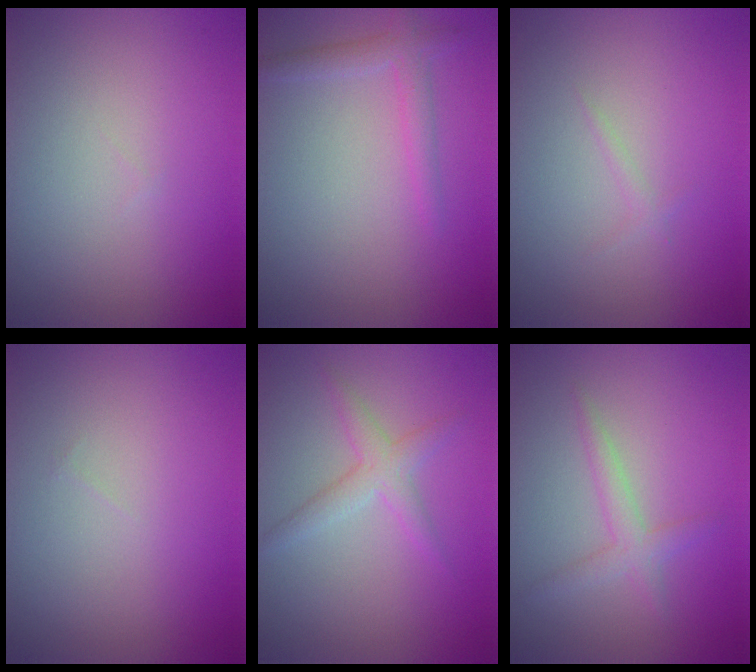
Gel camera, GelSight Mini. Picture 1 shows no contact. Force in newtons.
{"total": 1.9, "press": 1.9, "slide": 0.1}
{"total": 0.6, "press": 0.6, "slide": 0.1}
{"total": 0.0}
{"total": 2.2, "press": 2.2, "slide": 0.1}
{"total": 2.0, "press": 1.9, "slide": 0.2}